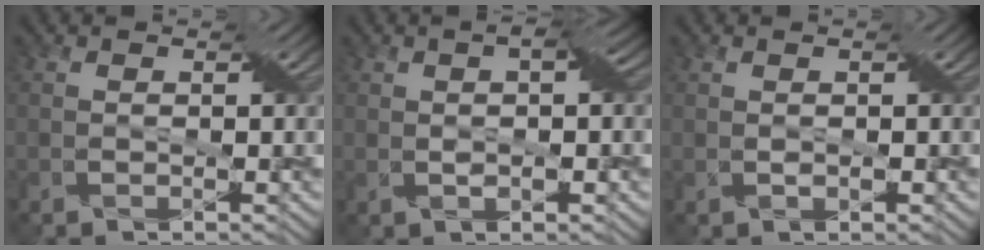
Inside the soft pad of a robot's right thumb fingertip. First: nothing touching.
{"total": 3.5, "force": [0.4, 1.3, 3.2], "torque": [-0.059, 0.008, 0.009]}
{"total": 0.9, "force": [0.2, 0.4, 0.7], "torque": [-0.016, 0.003, 0.006]}